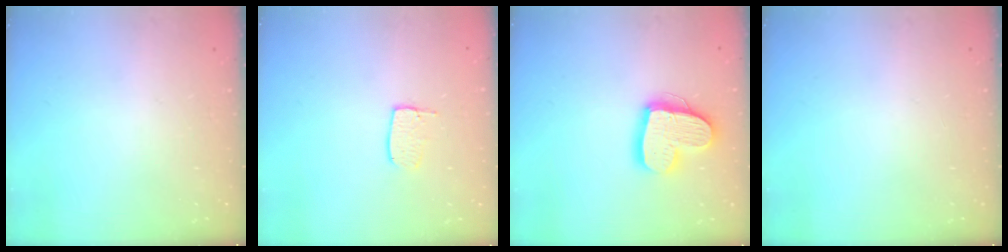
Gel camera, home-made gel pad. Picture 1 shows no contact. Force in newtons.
{"total": 5.8, "press": 5.8, "slide": 0.4}
{"total": 16.5, "press": 16.5, "slide": 1.6}
{"total": 0.0}